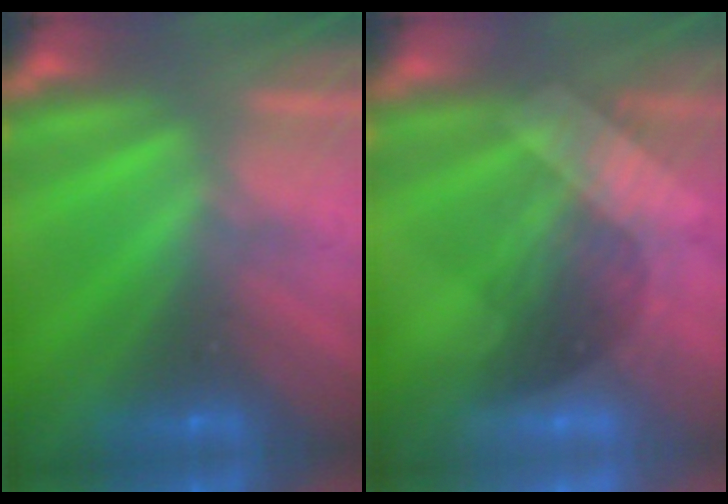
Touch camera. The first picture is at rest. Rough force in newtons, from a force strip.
{"total": 3.0}